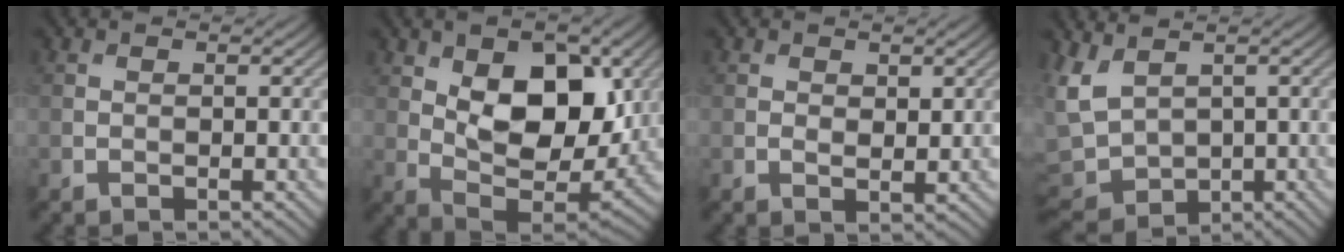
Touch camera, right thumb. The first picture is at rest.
{"total": 13.6, "force": [3.3, 7.7, 10.7], "torque": [-0.177, -0.008, 0.065]}
{"total": 1.6, "force": [0.8, 1.0, 1.0], "torque": [-0.020, -0.007, 0.016]}
{"total": 6.4, "force": [0.7, 4.4, 4.5], "torque": [-0.136, -0.019, 0.012]}